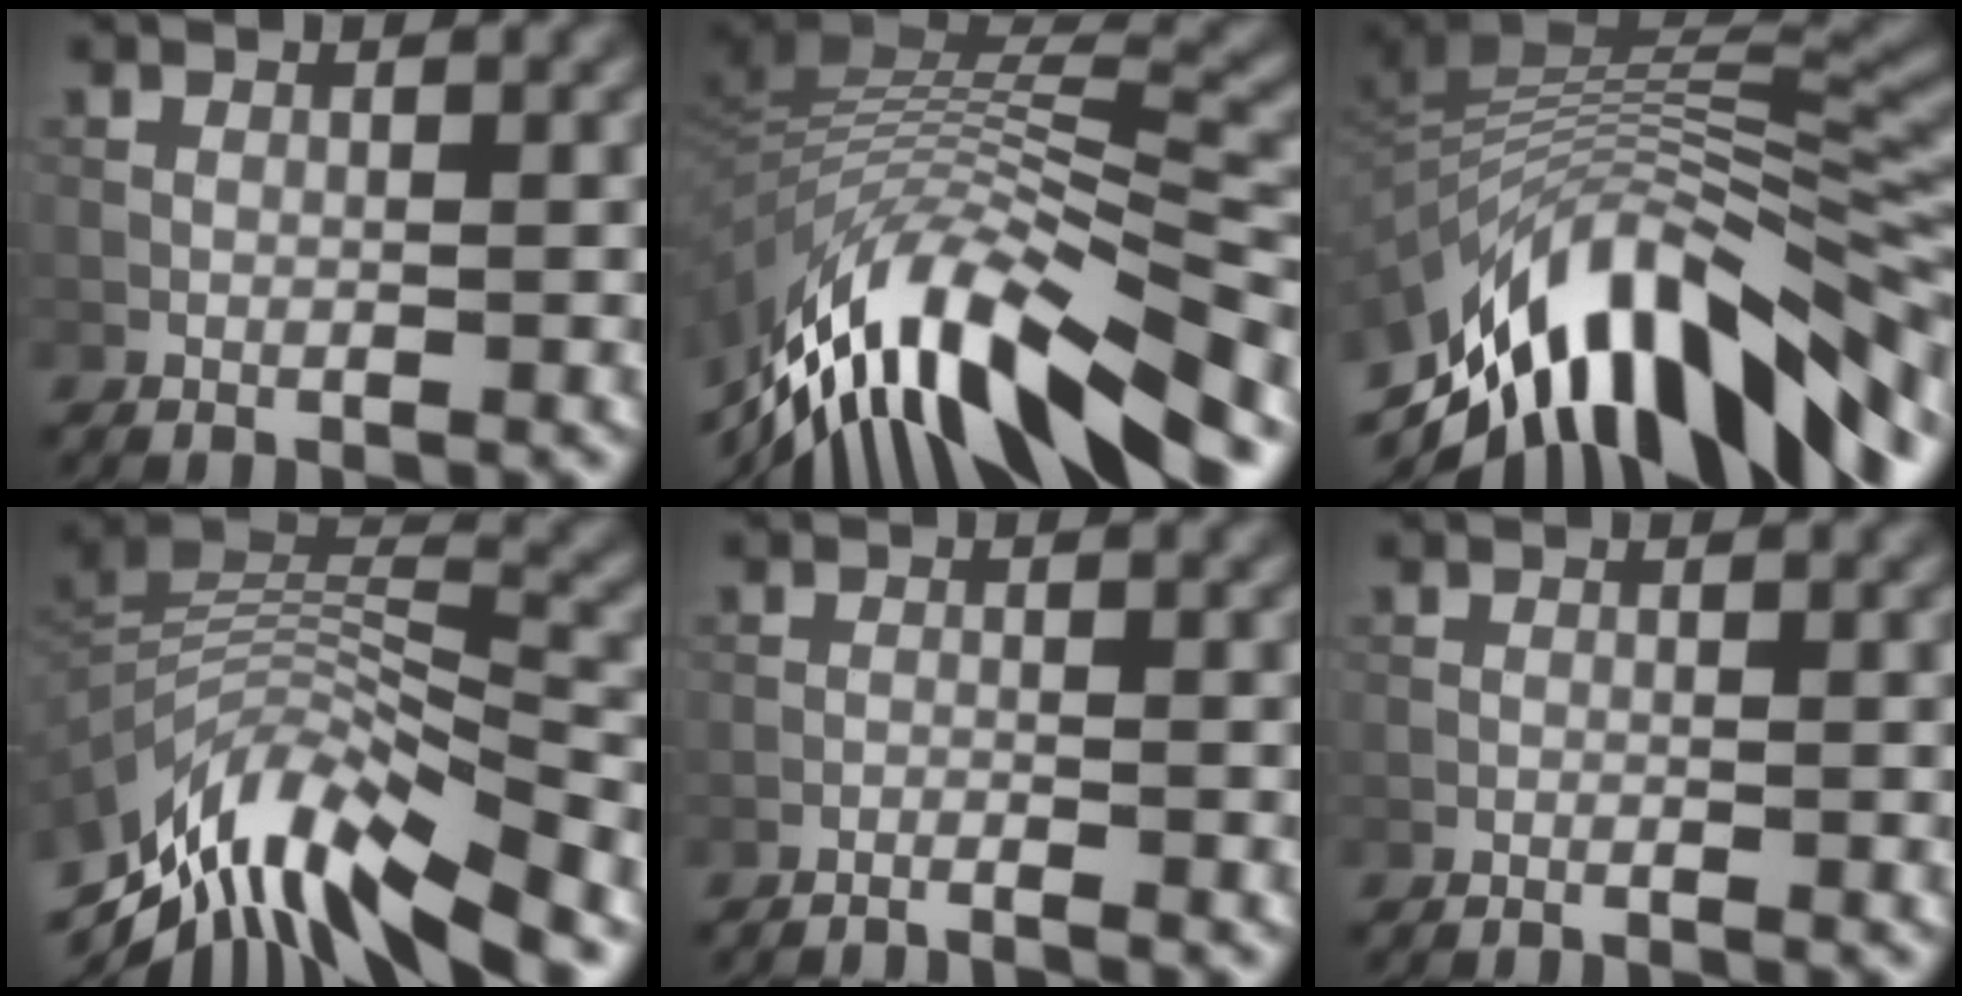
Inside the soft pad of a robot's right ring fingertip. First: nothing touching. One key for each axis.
{"total": 13.2, "fx": -7.4, "fy": 4.5, "fz": 9.9, "tx": -0.203, "ty": 0.027, "tz": -0.129}
{"total": 14.3, "fx": -7.3, "fy": 5.6, "fz": 11.0, "tx": -0.192, "ty": 0.021, "tz": -0.123}
{"total": 11.9, "fx": -7.7, "fy": 4.0, "fz": 8.1, "tx": -0.165, "ty": 0.017, "tz": -0.135}
{"total": 2.0, "fx": -1.9, "fy": 0.1, "fz": 0.6, "tx": -0.009, "ty": -0.001, "tz": -0.038}
{"total": 0.7, "fx": -0.6, "fy": 0.0, "fz": 0.2, "tx": -0.006, "ty": 0.002, "tz": -0.013}